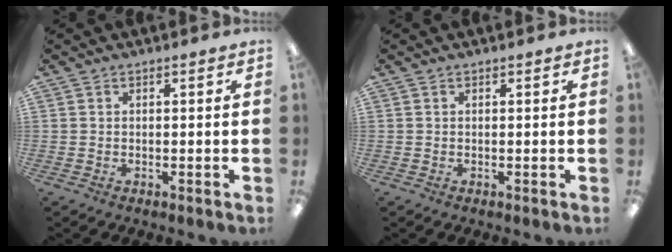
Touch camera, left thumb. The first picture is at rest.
{"total": 0.0}